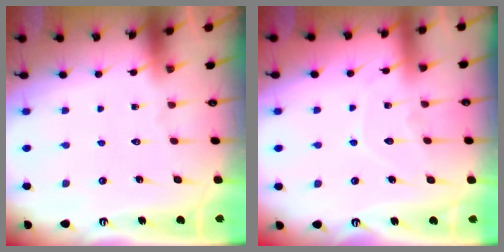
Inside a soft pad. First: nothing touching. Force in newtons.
{"total": 6.8, "press": 6.8, "slide": 0.7}